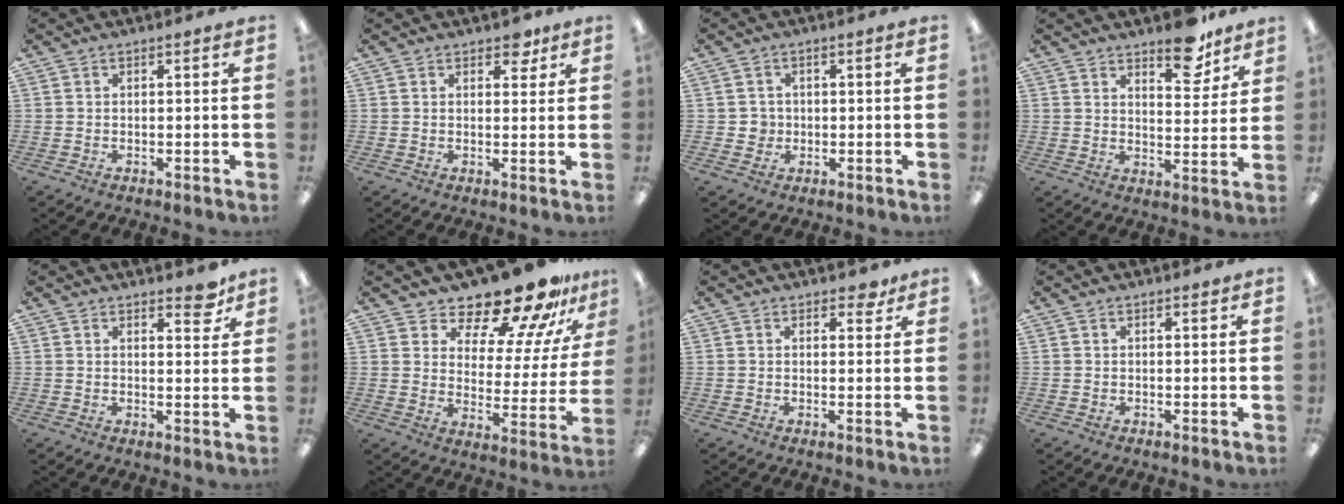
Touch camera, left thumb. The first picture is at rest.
{"total": 4.3, "force": [3.0, 2.4, 1.9], "torque": [-0.011, -0.009, 0.048]}
{"total": 2.8, "force": [-0.1, 2.8, 0.3], "torque": [-0.003, 0.002, -0.007]}
{"total": 9.8, "force": [7.7, 3.7, 4.7], "torque": [-0.041, -0.054, 0.130]}
{"total": 5.3, "force": [4.1, 2.2, 2.5], "torque": [-0.010, -0.027, 0.066]}
{"total": 18.6, "force": [16.4, 4.9, 7.2], "torque": [-0.107, -0.136, 0.276]}
{"total": 3.0, "force": [2.3, 1.6, 1.1], "torque": [-0.002, -0.006, 0.037]}
{"total": 0.8, "force": [0.7, 0.3, 0.2], "torque": [0.005, -0.003, 0.012]}